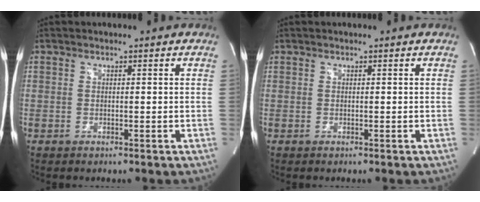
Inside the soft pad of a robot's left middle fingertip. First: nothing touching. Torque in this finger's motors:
{"motor_torque": [0.53, -0.63, 0.37, 0.08]}